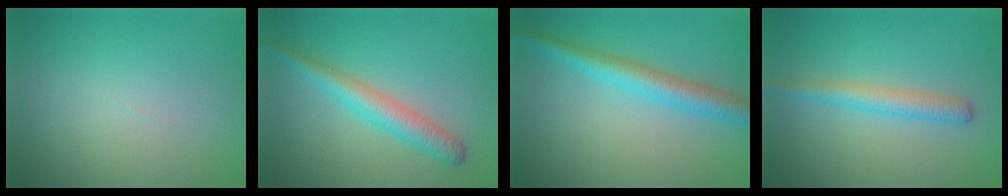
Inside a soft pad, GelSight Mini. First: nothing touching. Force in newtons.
{"total": 3.6, "press": 3.6, "slide": 0.2}
{"total": 4.1, "press": 4.1, "slide": 0.1}
{"total": 2.6, "press": 2.6, "slide": 0.1}